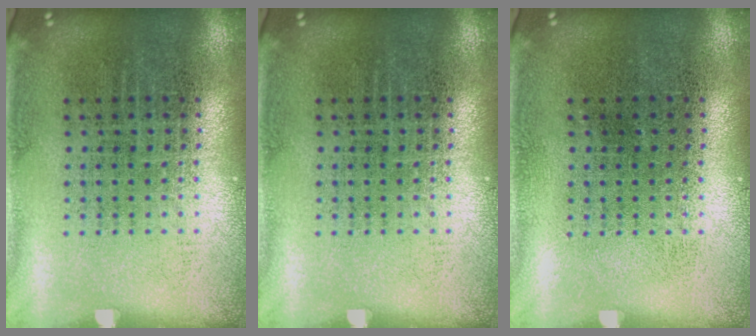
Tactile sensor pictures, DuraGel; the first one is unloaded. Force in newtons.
{"total": 0.0}
{"total": 0.0}